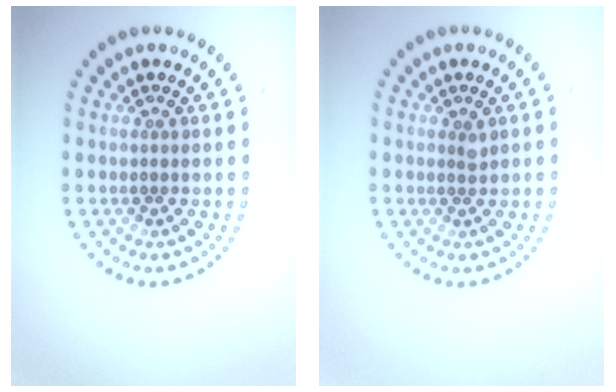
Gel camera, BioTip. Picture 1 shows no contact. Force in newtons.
{"total": 0.7, "press": 0.5, "slide": 0.5}